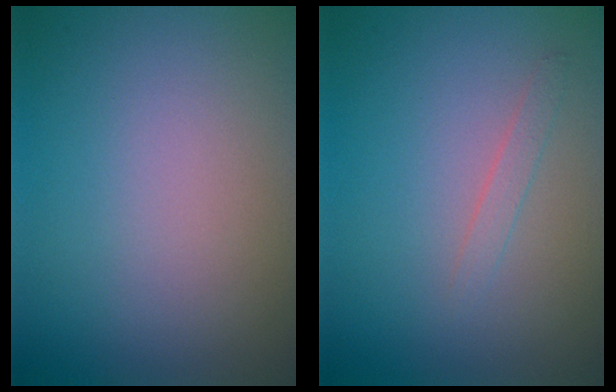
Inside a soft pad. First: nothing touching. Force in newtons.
{"total": 1.0, "press": 1.0, "slide": 0.1}